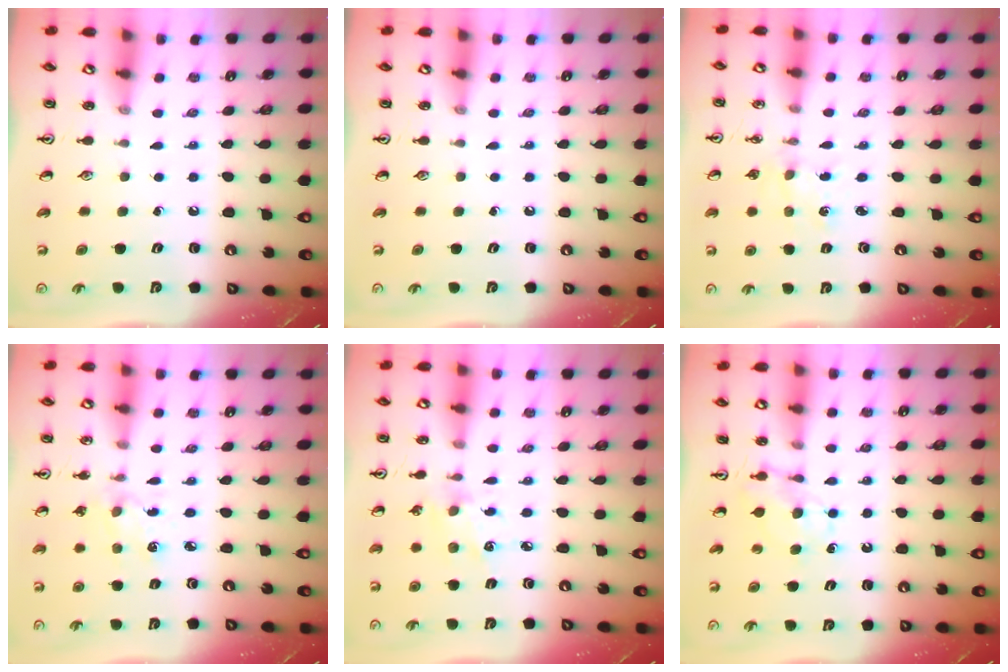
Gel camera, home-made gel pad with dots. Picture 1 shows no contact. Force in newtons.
{"total": 0.0}
{"total": 0.9, "press": 0.9, "slide": 0.2}
{"total": 2.6, "press": 2.5, "slide": 0.8}
{"total": 5.0, "press": 4.7, "slide": 1.6}
{"total": 5.7, "press": 5.7, "slide": 0.3}